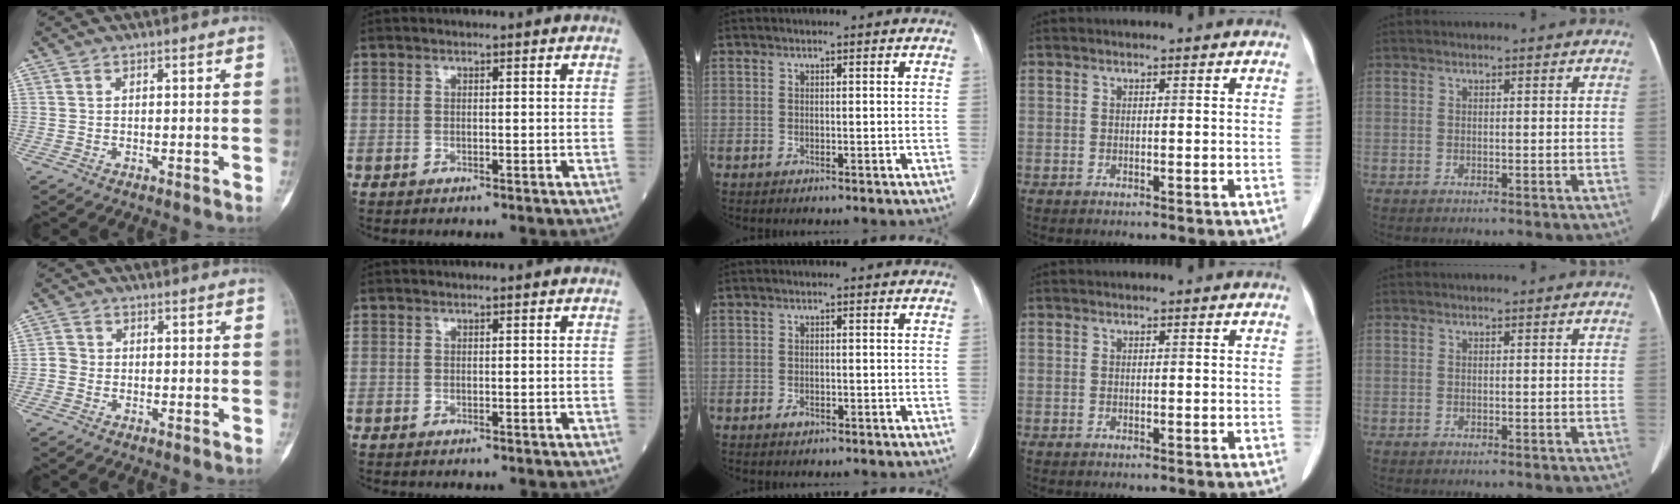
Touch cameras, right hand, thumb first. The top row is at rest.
{"thumb": {"total": 2.1, "force": [-0.6, 1.9, 0.7], "torque": [0.001, 0.008, -0.020]}, "middle": {"total": 1.1, "force": [-0.6, 0.6, 0.7], "torque": [-0.014, 0.000, -0.008]}}